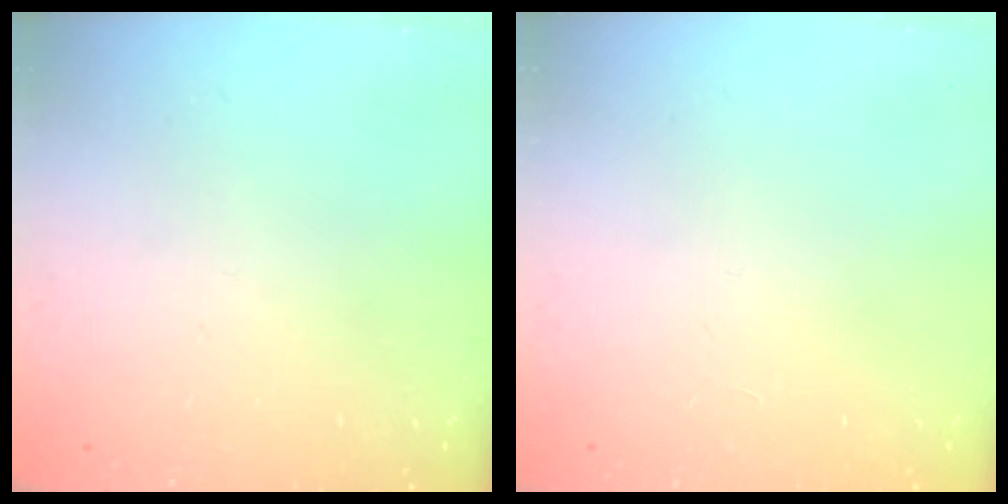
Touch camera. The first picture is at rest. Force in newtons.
{"total": 0.0}